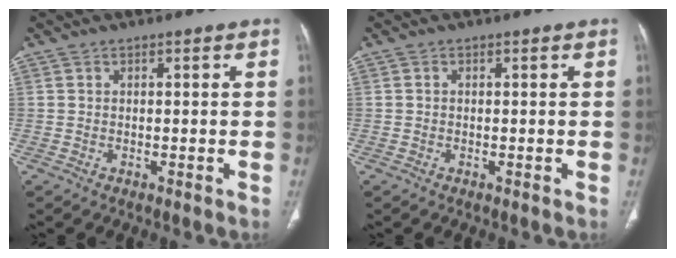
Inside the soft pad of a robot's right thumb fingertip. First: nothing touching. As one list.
[{"total": 0.0}]